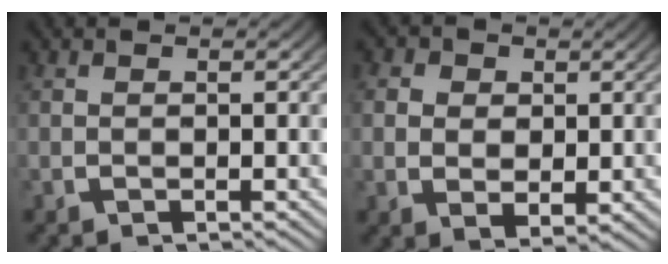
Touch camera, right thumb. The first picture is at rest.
{"total": 3.7, "force": [0.3, 3.0, 2.1], "torque": [-0.042, -0.021, 0.014]}